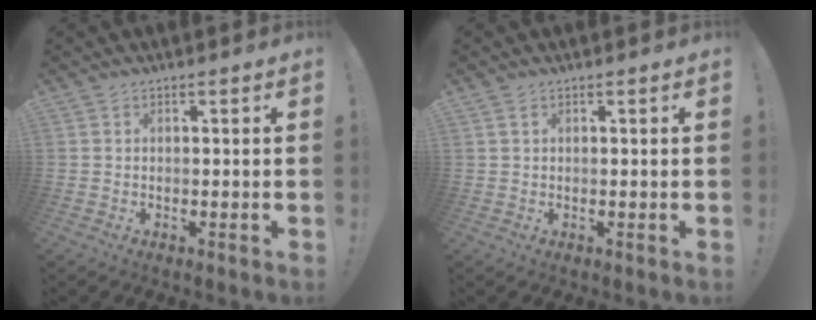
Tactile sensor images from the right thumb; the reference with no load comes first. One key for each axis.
{"total": 1.2, "fx": 0.7, "fy": 0.6, "fz": 0.7, "tx": -0.019, "ty": 0.003, "tz": 0.014}